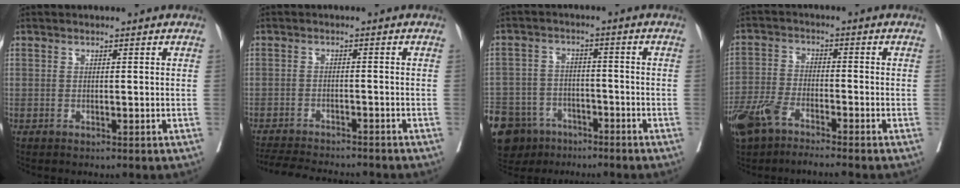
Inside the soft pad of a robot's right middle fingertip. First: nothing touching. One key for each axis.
{"total": 10.9, "fx": -10.1, "fy": 1.6, "fz": 3.7, "tx": -0.058, "ty": -0.007, "tz": -0.144}
{"total": 17.3, "fx": -11.4, "fy": 11.2, "fz": 6.6, "tx": -0.188, "ty": -0.008, "tz": -0.173}
{"total": 7.0, "fx": -5.3, "fy": 1.6, "fz": 4.3, "tx": -0.097, "ty": -0.010, "tz": -0.108}